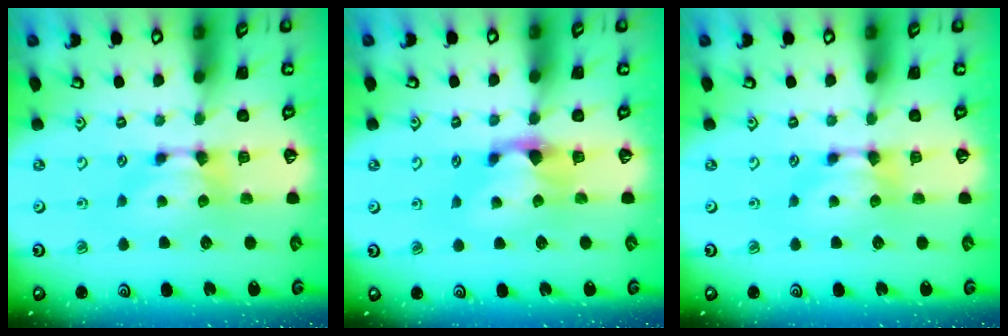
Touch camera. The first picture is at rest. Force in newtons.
{"total": 1.3, "press": 0.6, "slide": 1.2}
{"total": 0.0}